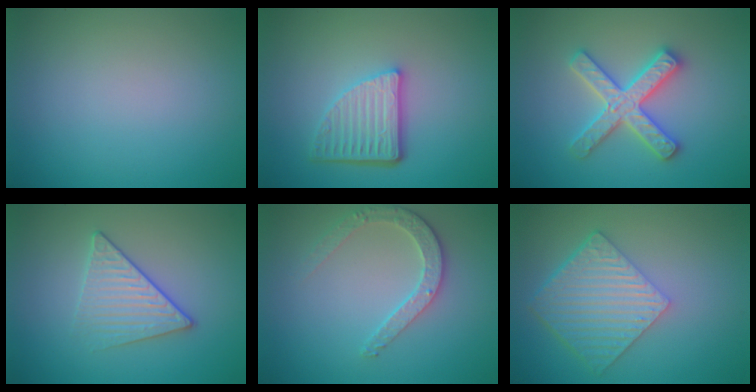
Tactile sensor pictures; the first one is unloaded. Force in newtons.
{"total": 4.6, "press": 3.4, "slide": 3.1}
{"total": 4.7, "press": 4.6, "slide": 0.6}
{"total": 2.7, "press": 2.4, "slide": 1.2}
{"total": 2.8, "press": 2.5, "slide": 1.2}
{"total": 6.5, "press": 4.6, "slide": 4.6}